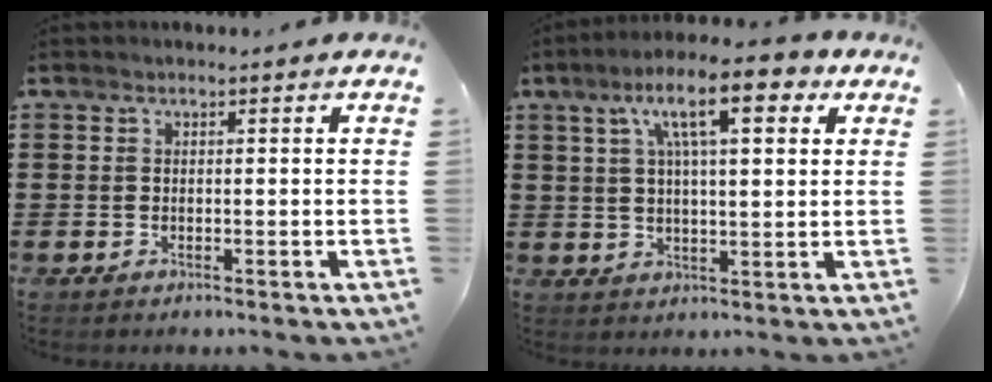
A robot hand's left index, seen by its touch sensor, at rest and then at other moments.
{"total": 11.1, "force": [5.4, 3.0, 9.3], "torque": [-0.166, 0.004, 0.085]}